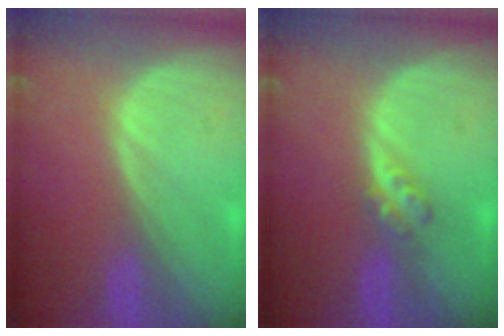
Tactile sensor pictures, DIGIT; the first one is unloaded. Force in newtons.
{"total": 2.7, "press": 2.3, "slide": 1.3}